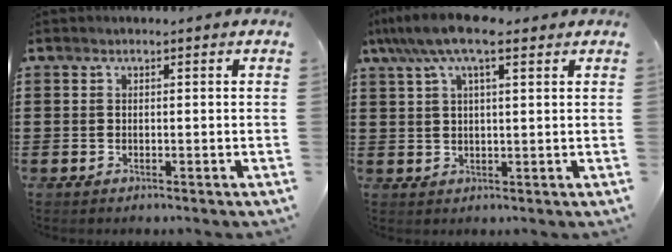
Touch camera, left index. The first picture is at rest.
{"total": 8.3, "force": [5.2, 2.4, 6.0], "torque": [-0.127, 0.004, 0.093]}